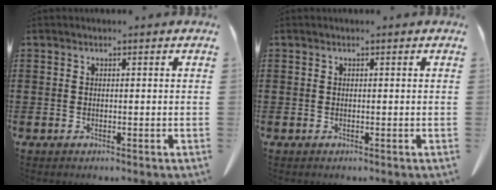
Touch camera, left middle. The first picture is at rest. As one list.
[{"total": 0.0}]